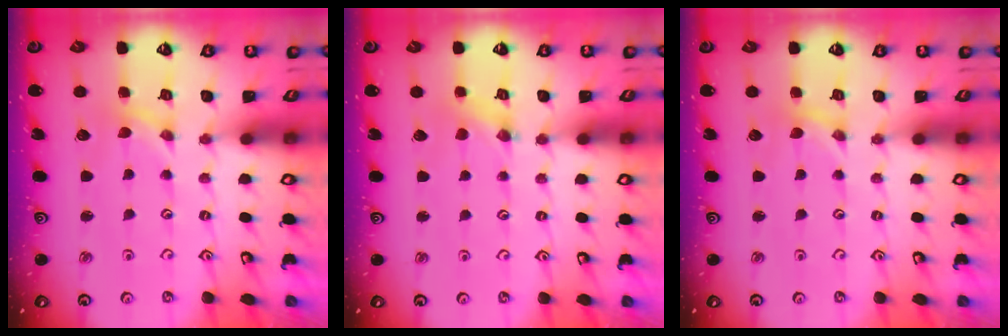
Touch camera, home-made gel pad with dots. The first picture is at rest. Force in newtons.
{"total": 0.0}
{"total": 0.0}